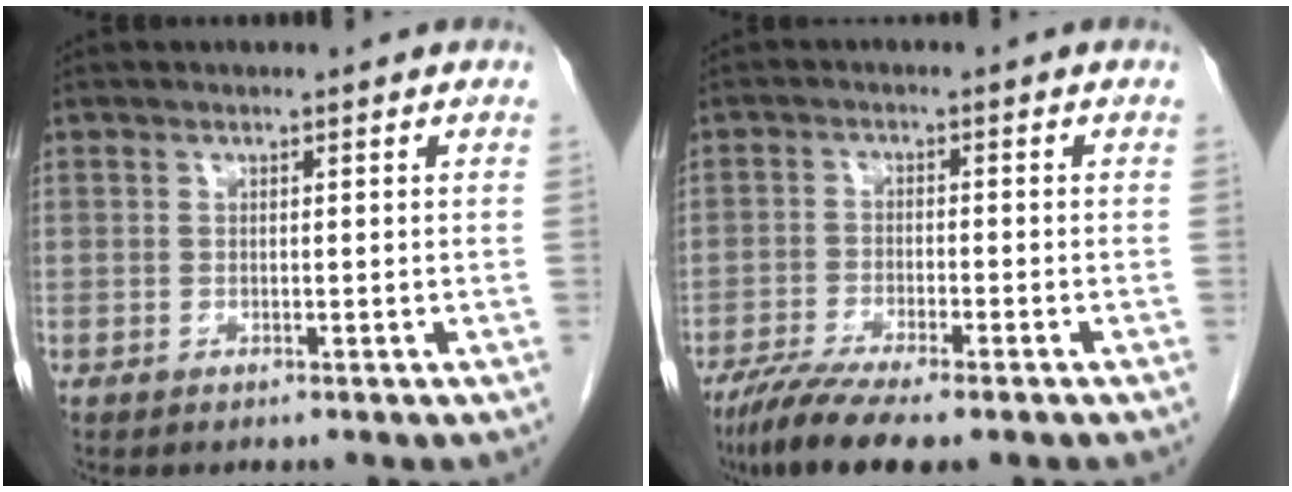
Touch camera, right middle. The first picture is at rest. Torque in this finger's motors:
{"motor_torque": [1.16, -0.97, 0.25, 0.11]}